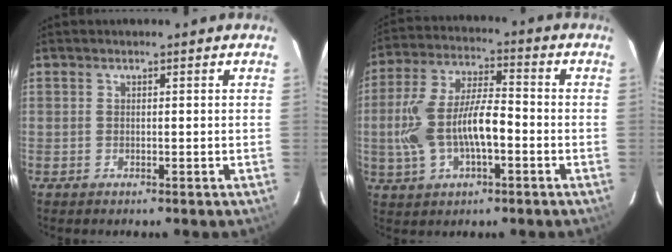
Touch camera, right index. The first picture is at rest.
{"total": 13.6, "force": [-2.7, 5.7, 12.1], "torque": [-0.251, 0.007, -0.045]}